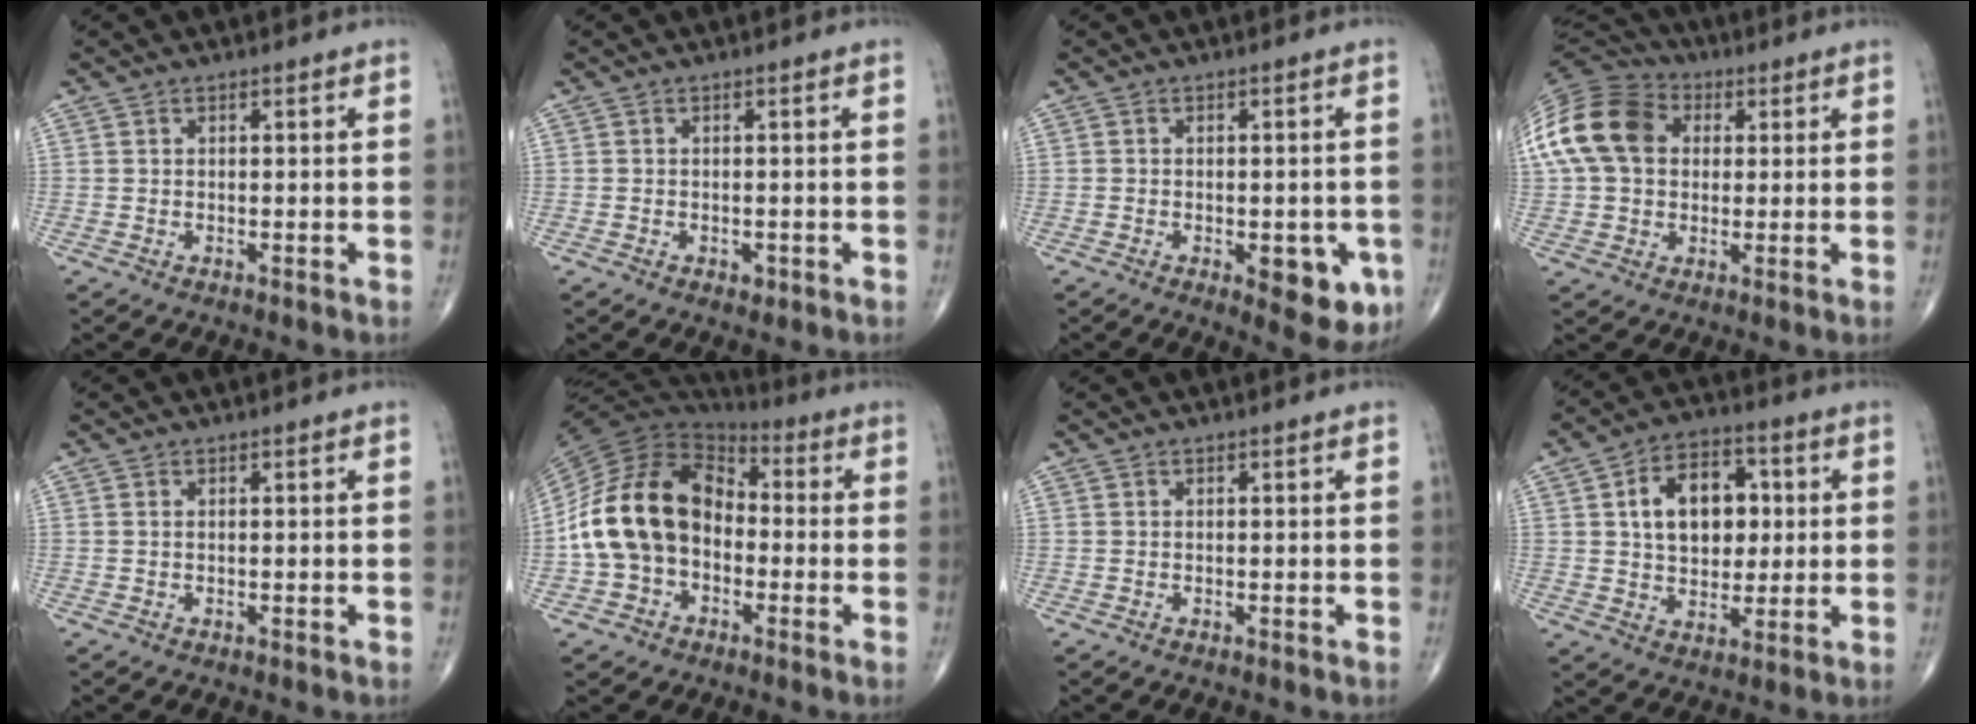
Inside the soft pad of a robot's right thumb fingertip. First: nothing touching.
{"total": 1.1, "force": [-0.5, 0.8, 0.6], "torque": [-0.008, 0.000, -0.006]}
{"total": 8.6, "force": [-3.0, 3.9, 7.1], "torque": [-0.063, 0.000, -0.029]}
{"total": 17.5, "force": [3.4, 13.1, 11.1], "torque": [-0.221, 0.028, 0.052]}
{"total": 0.0}
{"total": 17.9, "force": [-2.2, 13.0, 12.1], "torque": [-0.216, 0.042, -0.049]}
{"total": 0.0}
{"total": 13.3, "force": [2.5, 8.9, 9.6], "torque": [-0.117, 0.008, 0.039]}